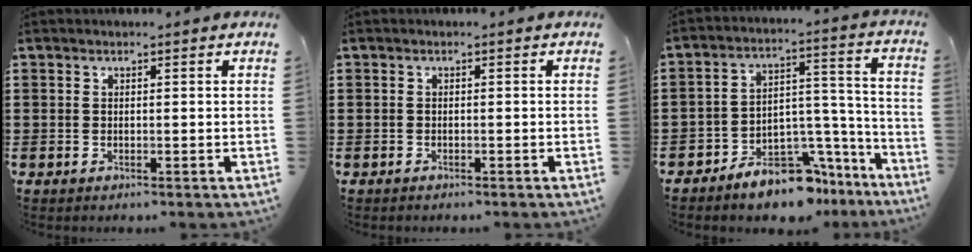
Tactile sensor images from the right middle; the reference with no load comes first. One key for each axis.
{"total": 0.5, "fx": -0.5, "fy": 0.1, "fz": 0.0, "tx": -0.002, "ty": -0.001, "tz": -0.011}
{"total": 8.8, "fx": -7.9, "fy": 3.1, "fz": 2.4, "tx": -0.026, "ty": 0.031, "tz": -0.141}